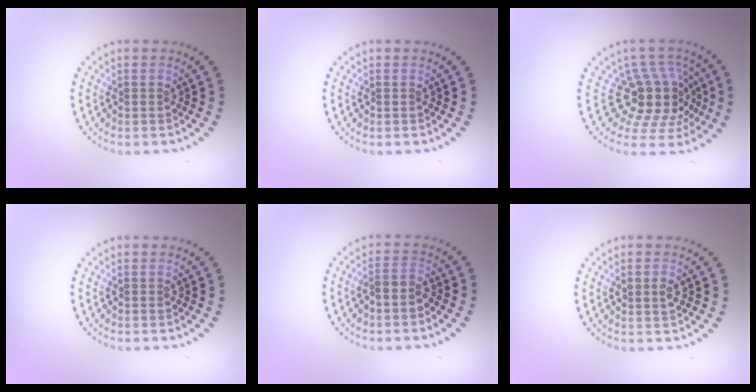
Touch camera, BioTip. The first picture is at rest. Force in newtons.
{"total": 0.0}
{"total": 5.0, "press": 3.7, "slide": 3.3}
{"total": 0.0}
{"total": 1.8, "press": 1.6, "slide": 0.9}
{"total": 1.6, "press": 1.5, "slide": 0.1}